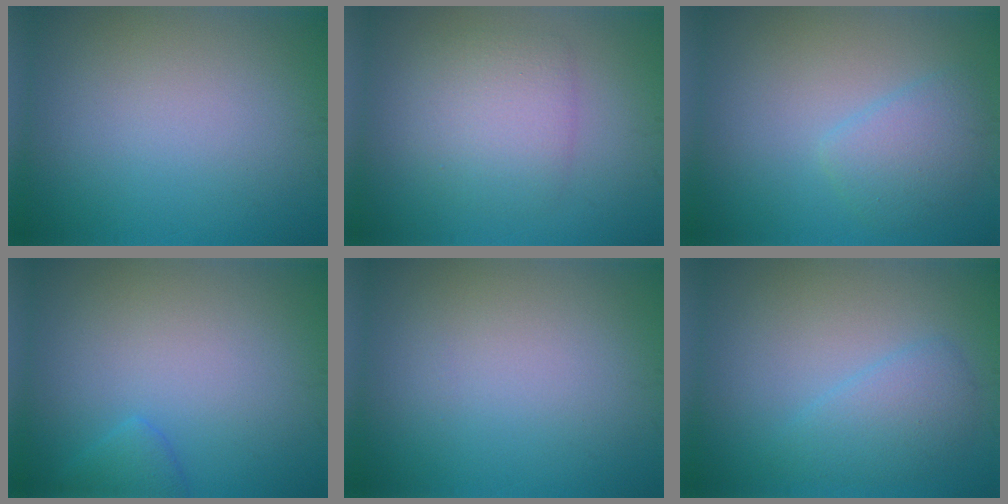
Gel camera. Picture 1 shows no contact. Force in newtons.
{"total": 3.5, "press": 3.5, "slide": 0.2}
{"total": 2.7, "press": 2.7, "slide": 0.2}
{"total": 1.4, "press": 1.4, "slide": 0.1}
{"total": 0.0}
{"total": 2.7, "press": 2.7, "slide": 0.2}